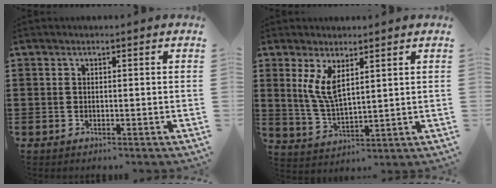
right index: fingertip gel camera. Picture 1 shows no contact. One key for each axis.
{"total": 5.9, "fx": 2.5, "fy": 2.2, "fz": 4.9, "tx": -0.124, "ty": -0.007, "tz": 0.038}